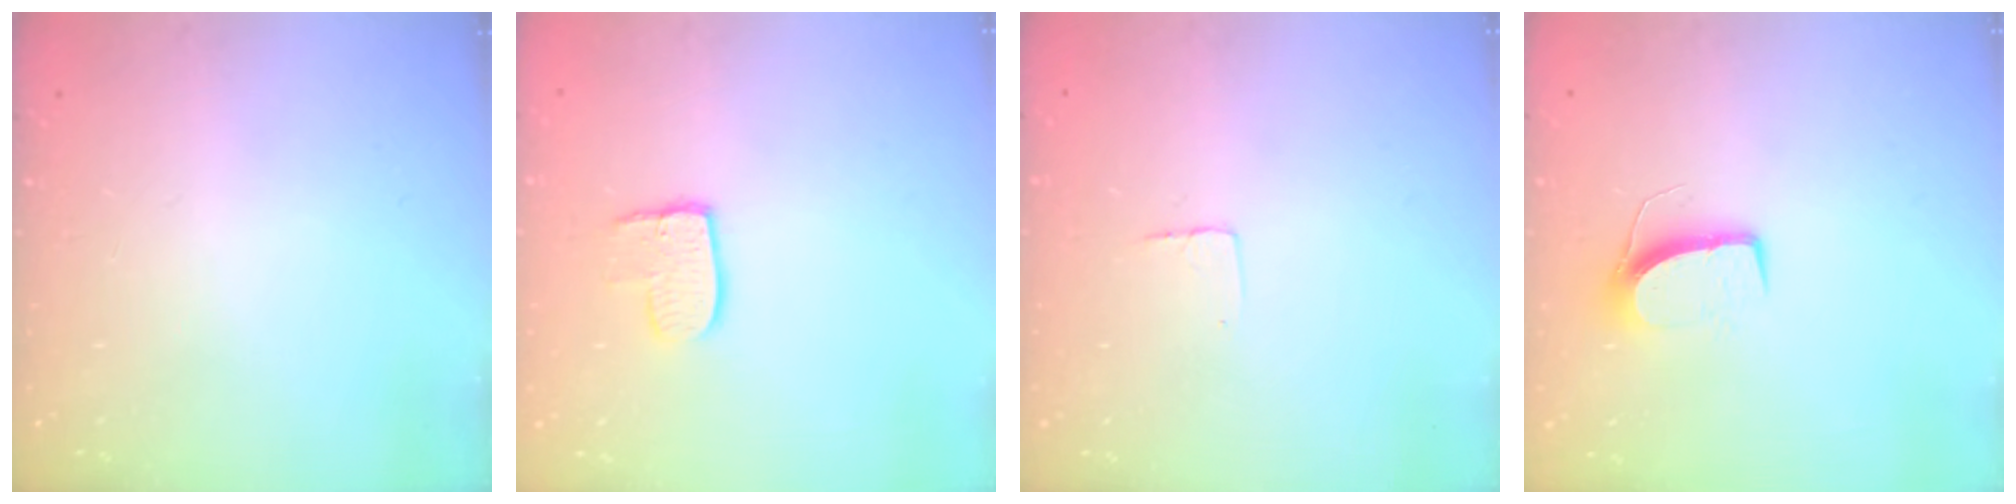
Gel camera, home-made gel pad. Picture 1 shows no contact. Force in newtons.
{"total": 8.0, "press": 8.0, "slide": 0.7}
{"total": 2.9, "press": 2.9, "slide": 0.2}
{"total": 7.8, "press": 7.8, "slide": 0.5}